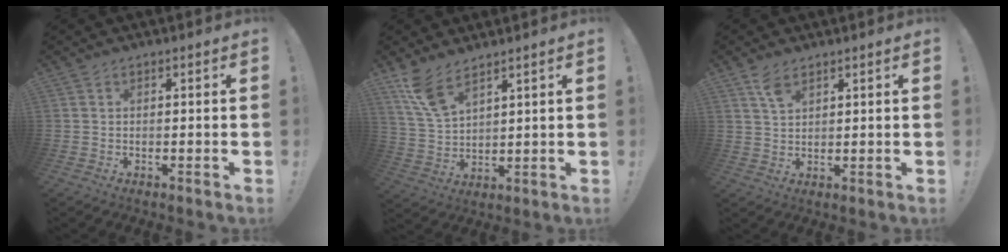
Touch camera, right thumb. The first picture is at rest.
{"total": 8.9, "force": [6.5, 3.0, 5.2], "torque": [-0.099, -0.032, 0.126]}
{"total": 4.5, "force": [3.1, 1.8, 2.7], "torque": [-0.043, -0.018, 0.054]}